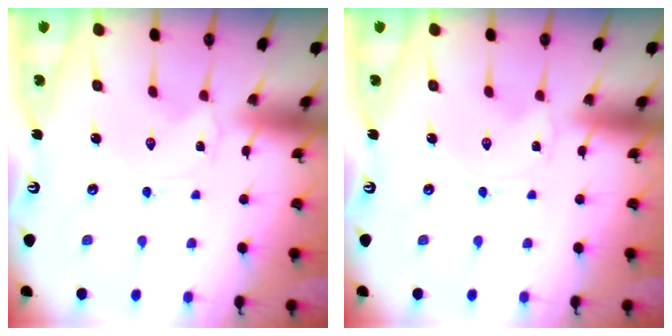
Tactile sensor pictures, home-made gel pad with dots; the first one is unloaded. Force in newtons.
{"total": 0.0}